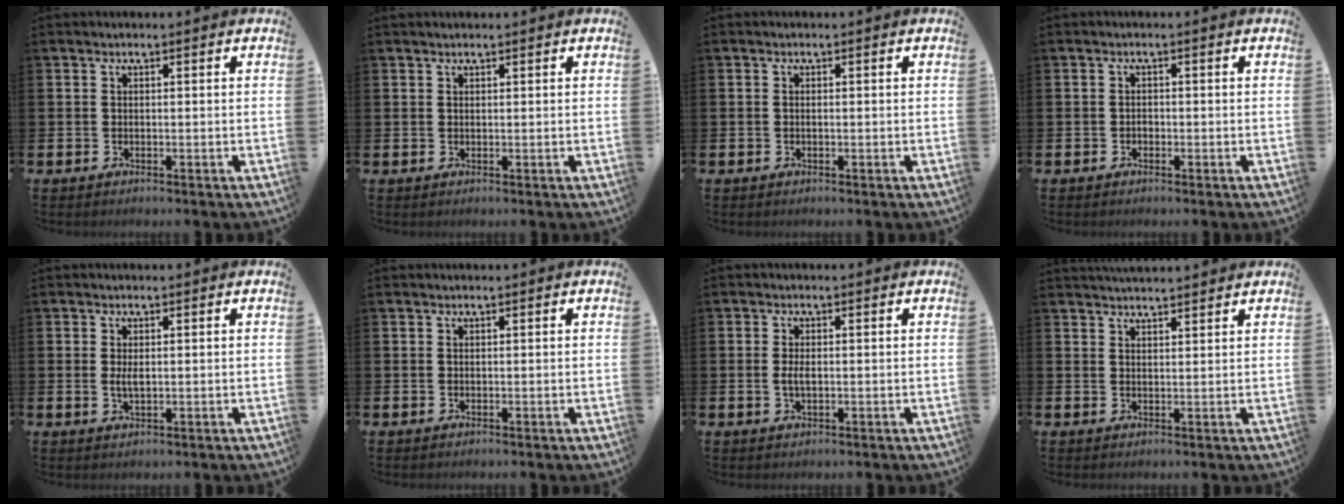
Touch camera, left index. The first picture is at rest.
{"total": 0.6, "force": [0.6, 0.1, 0.0], "torque": [0.003, 0.000, 0.010]}
{"total": 0.0}
{"total": 0.7, "force": [-0.4, 0.6, 0.2], "torque": [-0.007, 0.003, -0.009]}
{"total": 1.7, "force": [0.3, 0.6, 1.5], "torque": [-0.025, 0.000, 0.004]}
{"total": 0.0}
{"total": 1.7, "force": [0.1, 0.7, 1.6], "torque": [-0.026, 0.000, 0.000]}
{"total": 2.8, "force": [2.8, 0.1, 0.1], "torque": [-0.004, -0.012, 0.050]}